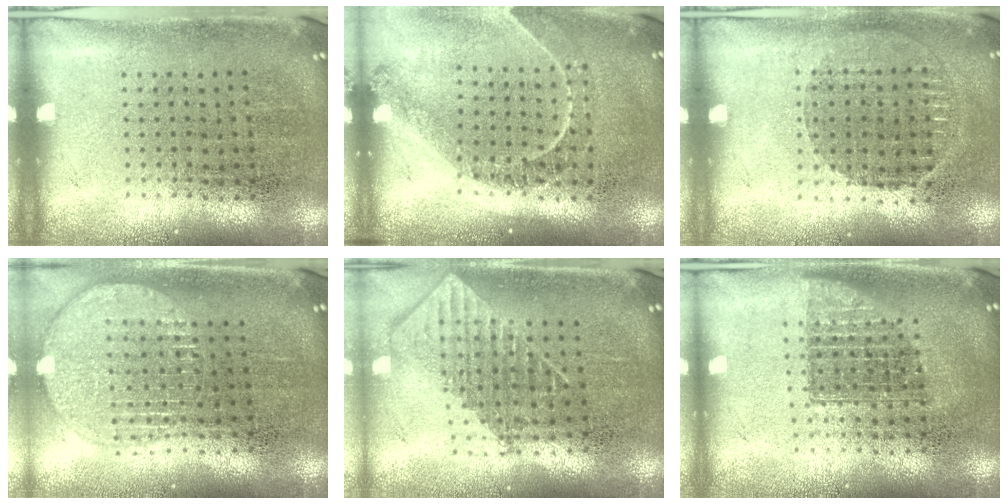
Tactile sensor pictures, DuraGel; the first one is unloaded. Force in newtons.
{"total": 1.3, "press": 1.2, "slide": 0.2}
{"total": 0.9, "press": 0.9, "slide": 0.2}
{"total": 1.9, "press": 1.6, "slide": 1.0}
{"total": 1.9, "press": 1.5, "slide": 1.3}
{"total": 1.3, "press": 1.1, "slide": 0.8}